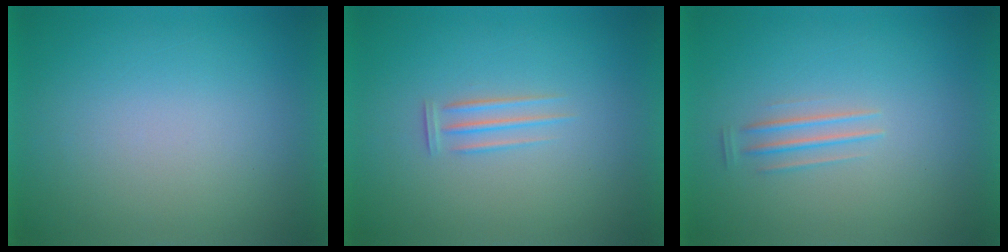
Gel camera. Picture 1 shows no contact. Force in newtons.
{"total": 1.3}
{"total": 1.3}